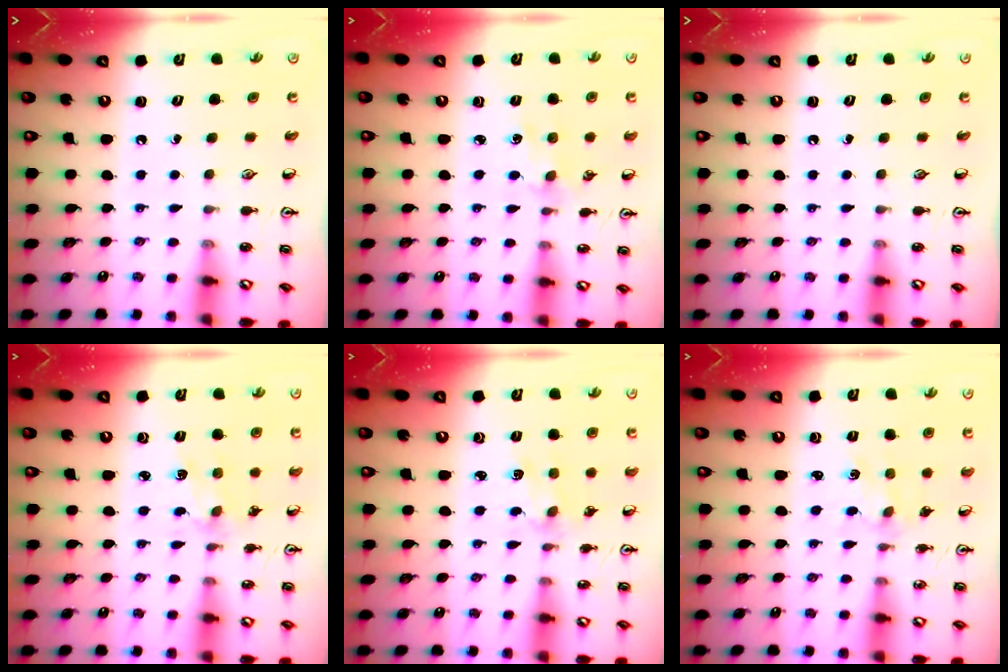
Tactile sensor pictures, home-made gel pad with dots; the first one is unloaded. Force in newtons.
{"total": 2.9, "press": 2.9, "slide": 0.4}
{"total": 0.0}
{"total": 2.4, "press": 2.3, "slide": 0.4}
{"total": 2.1, "press": 2.1, "slide": 0.3}
{"total": 1.9, "press": 1.9, "slide": 0.3}